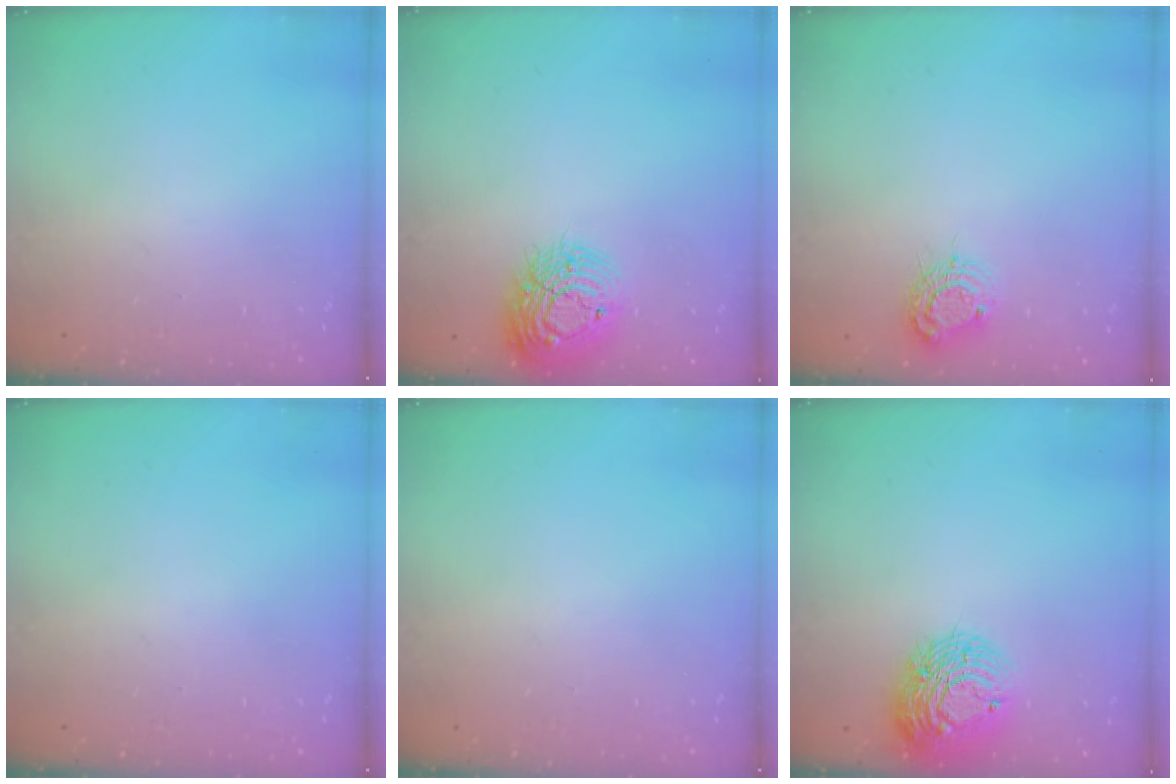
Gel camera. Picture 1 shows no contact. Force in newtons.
{"total": 14.5, "press": 14.5, "slide": 1.0}
{"total": 8.6, "press": 8.6, "slide": 0.8}
{"total": 0.0}
{"total": 0.0}
{"total": 13.8, "press": 13.7, "slide": 1.2}